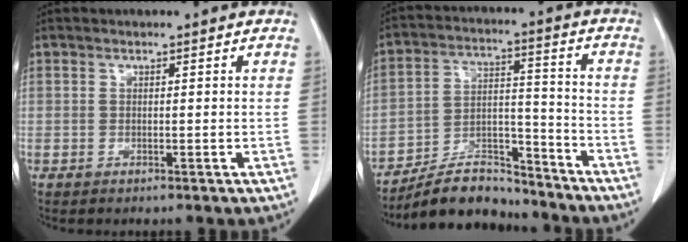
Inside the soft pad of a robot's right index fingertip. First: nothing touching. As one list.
[{"total": 10.7, "force": [-10.0, 3.2, 2.0], "torque": [-0.028, 0.035, -0.176]}]